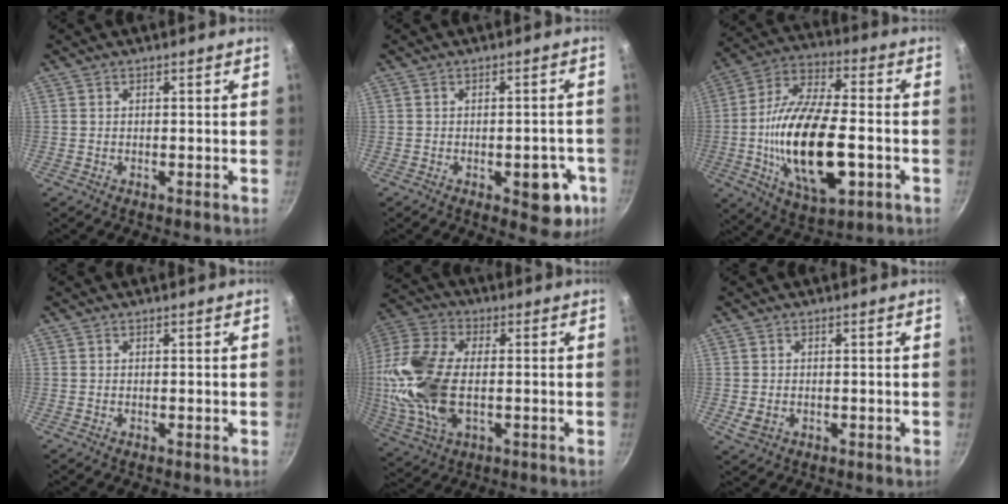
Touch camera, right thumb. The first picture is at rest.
{"total": 9.0, "force": [-3.1, 4.3, 7.2], "torque": [-0.048, 0.017, -0.035]}
{"total": 23.0, "force": [-4.4, 10.4, 20.0], "torque": [-0.364, 0.018, -0.079]}
{"total": 0.0}
{"total": 19.2, "force": [-0.5, 10.9, 15.8], "torque": [-0.331, 0.015, -0.014]}
{"total": 2.7, "force": [-0.4, 2.2, 1.5], "torque": [-0.028, -0.003, -0.004]}